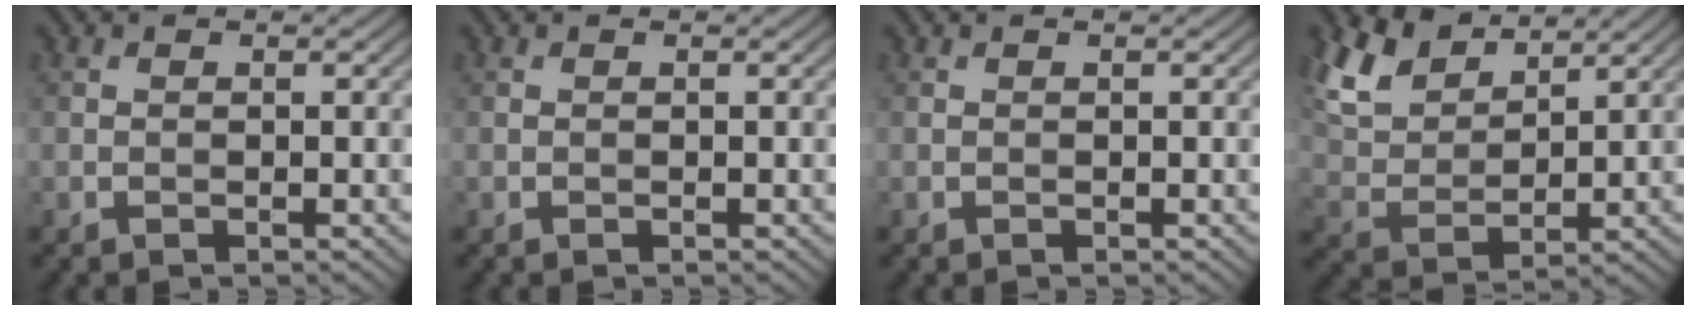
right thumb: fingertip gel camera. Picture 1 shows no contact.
{"total": 0.0}
{"total": 0.0}
{"total": 8.9, "force": [6.5, 4.0, 4.6], "torque": [-0.126, 0.014, 0.131]}